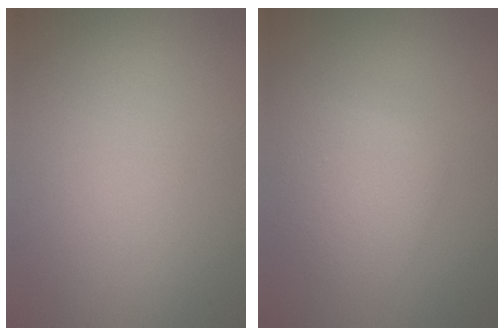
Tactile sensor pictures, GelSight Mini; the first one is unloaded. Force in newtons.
{"total": 2.7, "press": 2.7, "slide": 0.0}